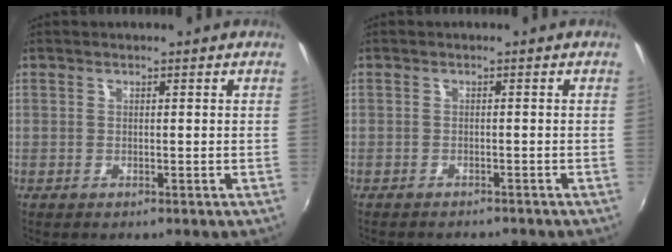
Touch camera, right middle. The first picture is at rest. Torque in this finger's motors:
{"motor_torque": [0.74, -1.40, 0.07, 0.06]}